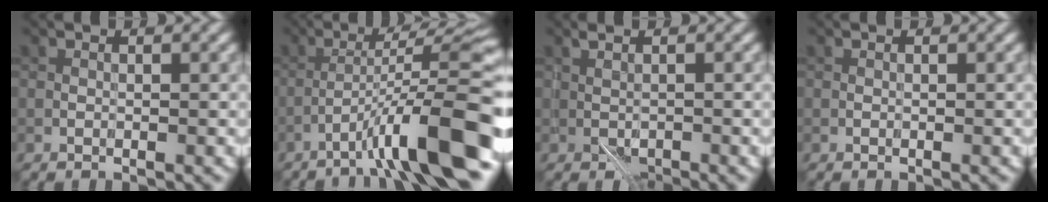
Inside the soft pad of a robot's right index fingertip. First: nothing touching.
{"total": 10.8, "force": [-5.2, 1.1, 9.4], "torque": [-0.137, 0.022, -0.077]}
{"total": 1.4, "force": [-0.5, 0.6, 1.1], "torque": [-0.023, -0.001, -0.007]}
{"total": 0.0}